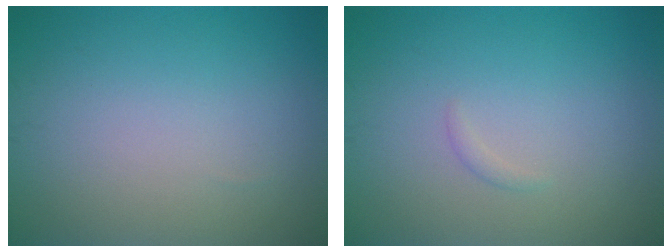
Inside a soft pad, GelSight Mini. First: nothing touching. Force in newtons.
{"total": 0.5, "press": 0.5, "slide": 0.0}